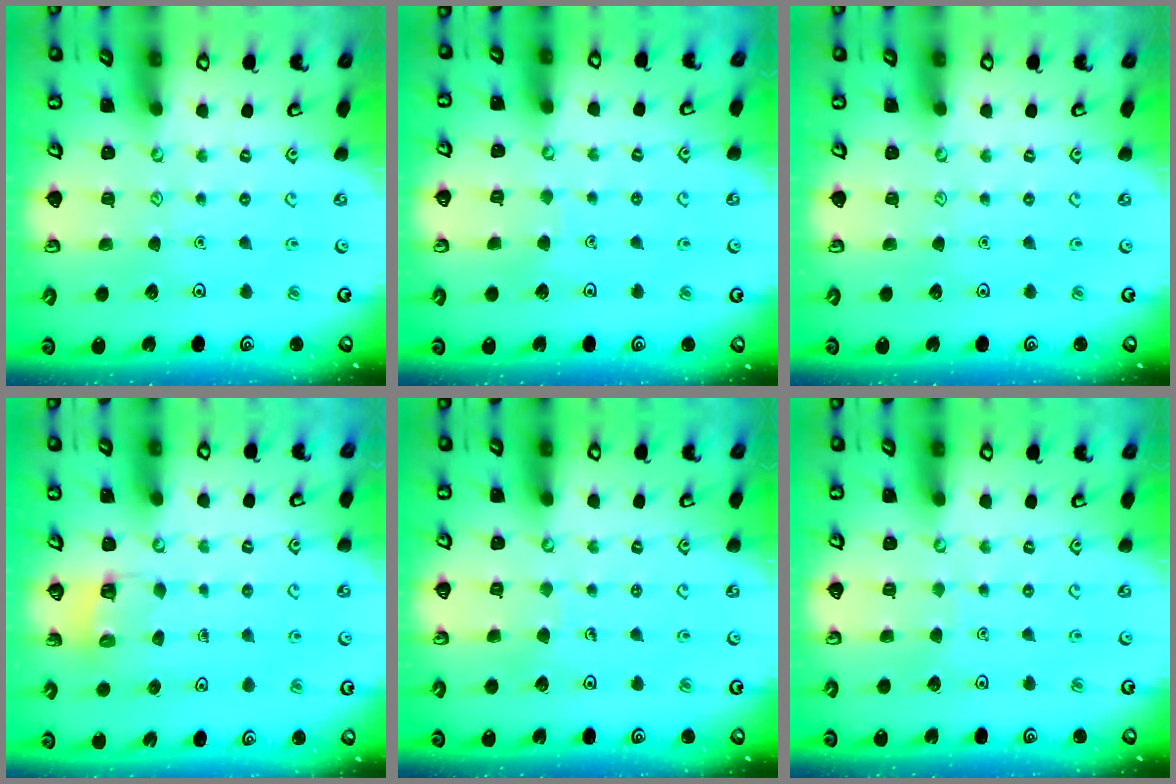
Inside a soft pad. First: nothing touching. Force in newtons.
{"total": 2.3, "press": 2.3, "slide": 0.1}
{"total": 0.0}
{"total": 2.8, "press": 2.8, "slide": 0.2}
{"total": 2.3, "press": 2.3, "slide": 0.1}
{"total": 1.5, "press": 1.5, "slide": 0.2}